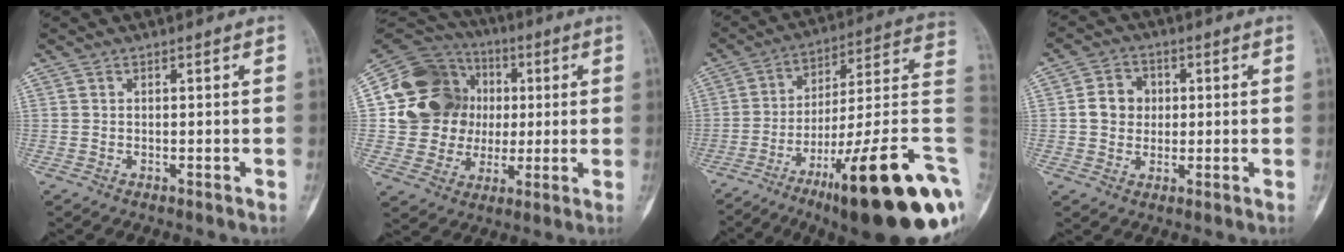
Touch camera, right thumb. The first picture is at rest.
{"total": 18.4, "force": [2.1, 16.5, 7.7], "torque": [-0.104, 0.028, 0.045]}
{"total": 28.7, "force": [-11.5, 5.1, 25.8], "torque": [-0.294, 0.063, -0.172]}
{"total": 6.1, "force": [0.5, 5.3, 3.0], "torque": [-0.028, 0.009, 0.002]}